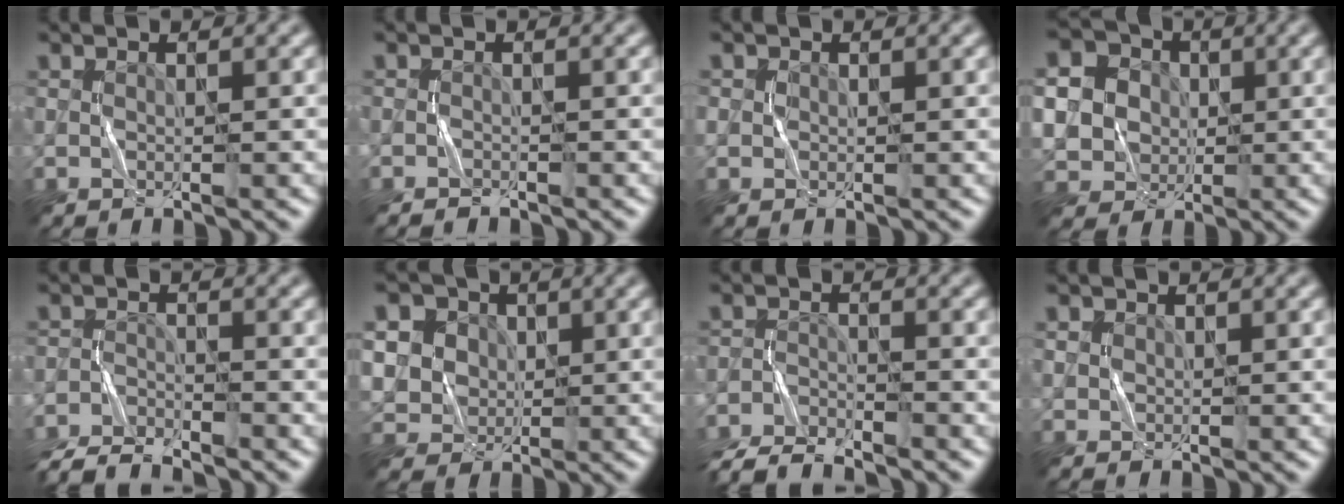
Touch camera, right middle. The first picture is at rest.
{"total": 0.9, "force": [-0.8, 0.3, 0.2], "torque": [-0.003, -0.001, -0.017]}
{"total": 0.9, "force": [0.2, 0.8, 0.3], "torque": [-0.005, 0.003, 0.001]}
{"total": 10.3, "force": [0.6, 9.5, 4.0], "torque": [-0.122, 0.022, 0.003]}
{"total": 4.6, "force": [-4.4, 0.5, 1.2], "torque": [-0.028, -0.007, -0.090]}
{"total": 9.3, "force": [3.1, 7.9, 3.9], "torque": [-0.106, 0.028, 0.042]}
{"total": 5.1, "force": [-4.8, 0.7, 1.5], "torque": [-0.034, -0.009, -0.098]}
{"total": 0.8, "force": [0.2, 0.8, 0.1], "torque": [0.001, 0.000, 0.003]}